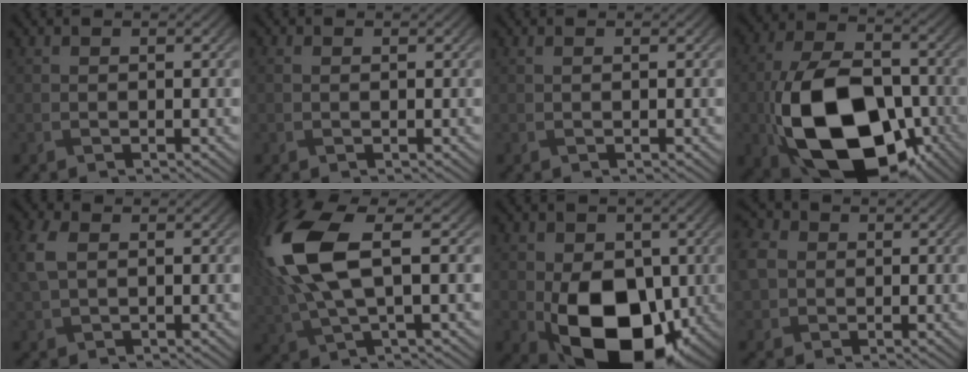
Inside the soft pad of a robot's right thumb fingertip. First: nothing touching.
{"total": 0.7, "force": [0.1, 0.7, 0.2], "torque": [-0.002, 0.000, 0.003]}
{"total": 0.0}
{"total": 18.5, "force": [-6.0, 11.4, 13.4], "torque": [-0.269, -0.033, -0.108]}
{"total": 4.3, "force": [1.1, 2.8, 3.2], "torque": [-0.093, 0.008, 0.019]}
{"total": 13.9, "force": [2.8, 5.4, 12.5], "torque": [-0.318, 0.008, 0.056]}
{"total": 14.2, "force": [-2.8, 9.4, 10.2], "torque": [-0.168, -0.028, -0.045]}
{"total": 5.7, "force": [0.5, 4.8, 3.1], "torque": [-0.104, 0.008, 0.002]}